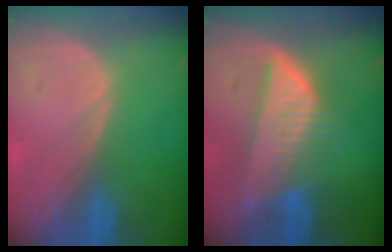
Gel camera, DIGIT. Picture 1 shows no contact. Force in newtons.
{"total": 8.2, "press": 7.2, "slide": 3.8}